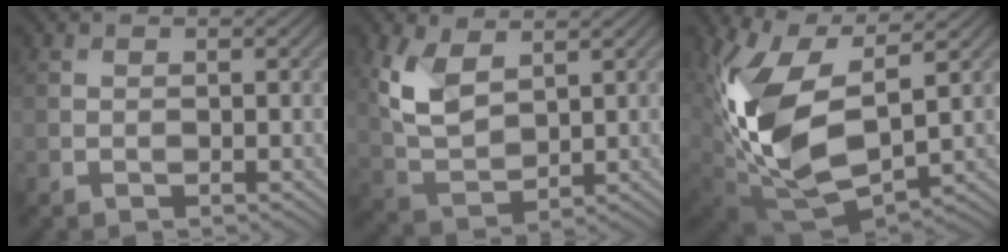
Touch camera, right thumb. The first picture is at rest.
{"total": 7.2, "force": [3.1, 3.9, 5.2], "torque": [-0.130, -0.002, 0.064]}
{"total": 14.7, "force": [2.7, 8.0, 12.1], "torque": [-0.281, -0.023, 0.064]}